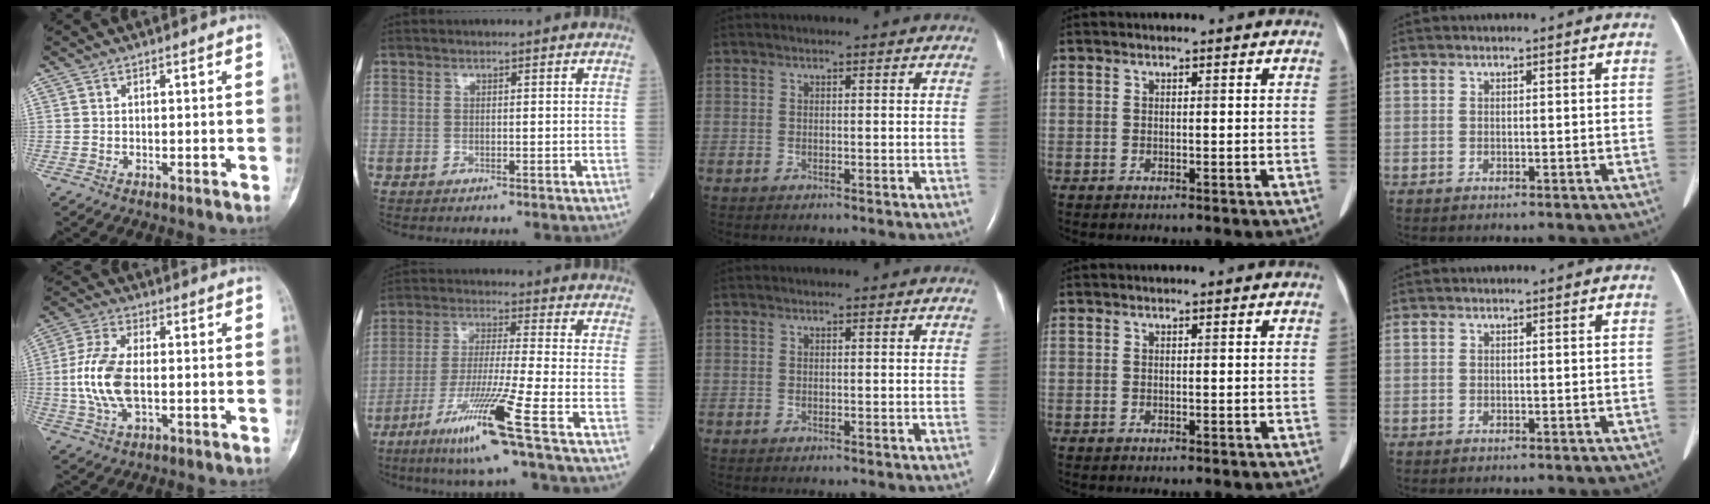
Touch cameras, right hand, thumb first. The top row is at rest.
{"thumb": {"total": 10.7, "force": [-0.8, 5.4, 9.2], "torque": [-0.205, 0.008, -0.017]}, "index": {"total": 12.9, "force": [-6.7, -1.8, 10.9], "torque": [-0.211, -0.038, -0.127]}}